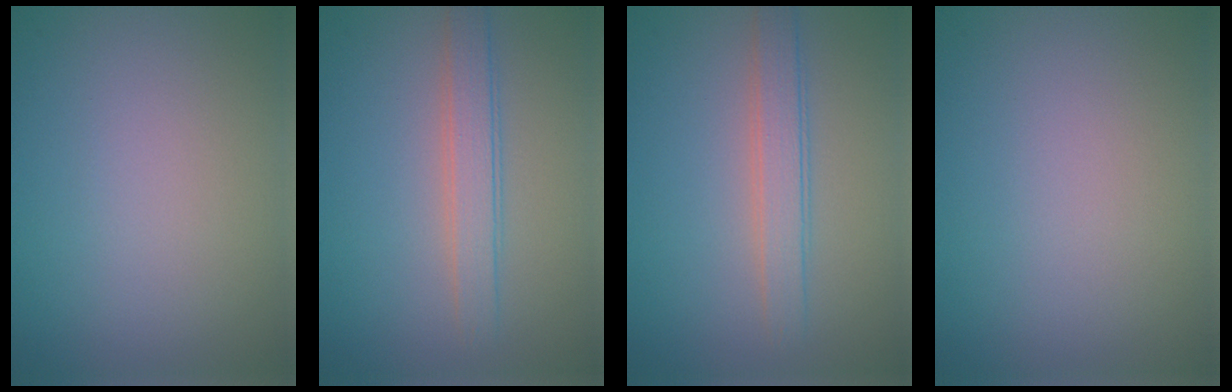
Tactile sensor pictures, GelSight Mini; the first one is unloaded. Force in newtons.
{"total": 2.7, "press": 2.7, "slide": 0.0}
{"total": 2.7, "press": 2.7, "slide": 0.0}
{"total": 0.0}